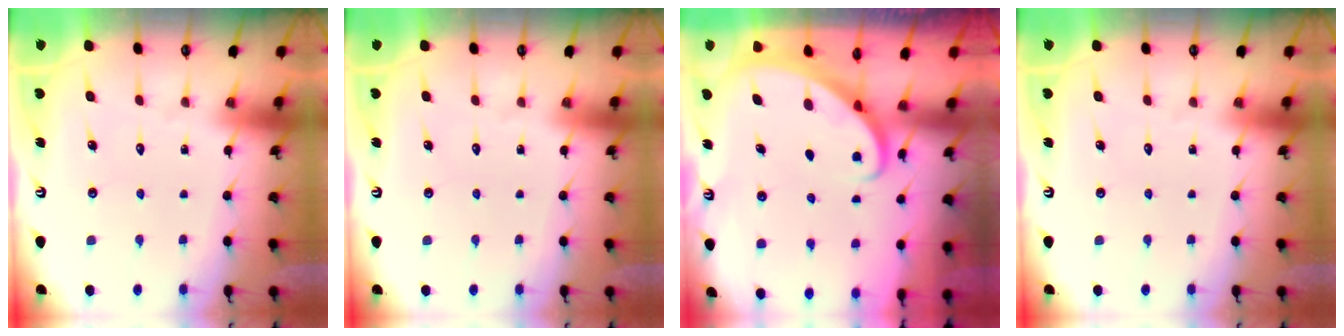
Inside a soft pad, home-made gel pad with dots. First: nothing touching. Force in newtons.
{"total": 0.0}
{"total": 2.5, "press": 2.5, "slide": 0.3}
{"total": 0.0}